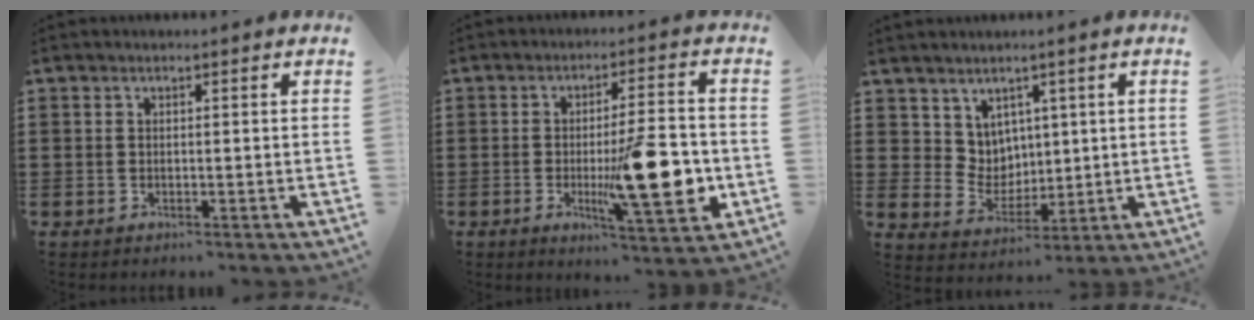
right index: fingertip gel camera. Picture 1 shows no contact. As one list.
[{"total": 14.4, "force": [-2.6, 3.4, 13.8], "torque": [-0.210, -0.012, -0.041]}, {"total": 5.3, "force": [3.3, 4.1, 0.6], "torque": [-0.037, -0.004, 0.064]}]